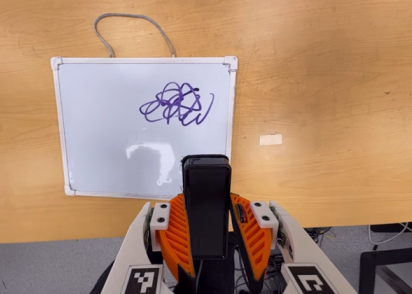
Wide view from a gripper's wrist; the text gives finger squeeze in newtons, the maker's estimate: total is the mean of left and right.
{"total": 4.5, "left": 3.2, "right": 5.7}